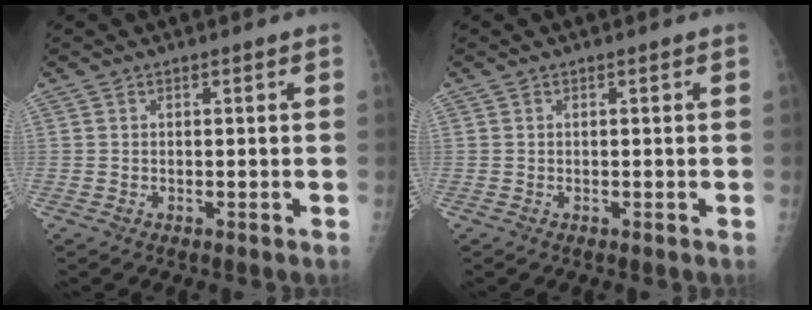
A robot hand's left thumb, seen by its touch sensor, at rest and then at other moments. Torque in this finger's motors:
{"motor_torque": [0.00, 0.00, -0.04, -0.05, 0.00]}